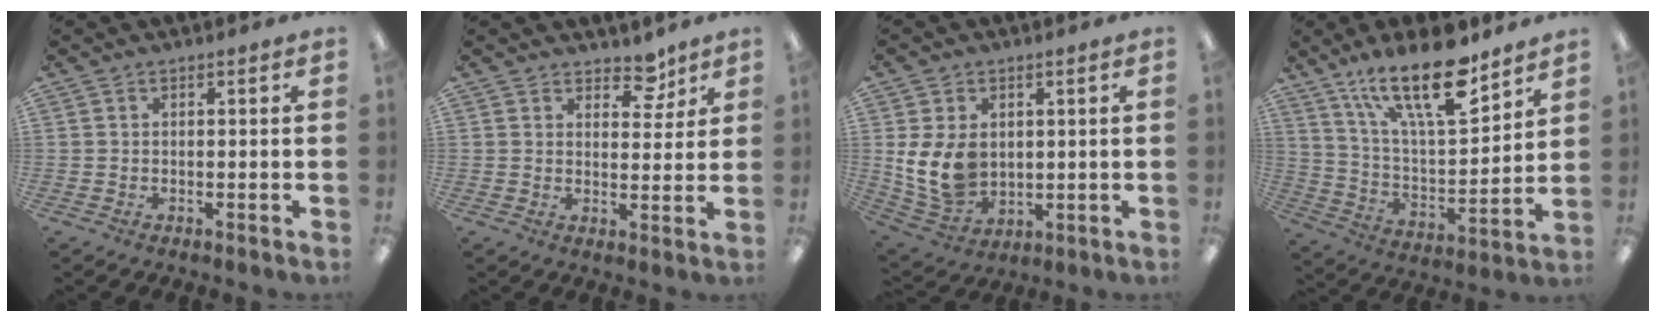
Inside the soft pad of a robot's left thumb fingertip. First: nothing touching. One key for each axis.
{"total": 6.1, "fx": 4.8, "fy": 3.1, "fz": 2.2, "tx": -0.008, "ty": -0.030, "tz": 0.079}
{"total": 11.0, "fx": 1.7, "fy": 8.2, "fz": 7.1, "tx": -0.157, "ty": -0.009, "tz": 0.034}
{"total": 21.4, "fx": 14.6, "fy": 7.3, "fz": 14.0, "tx": -0.236, "ty": -0.085, "tz": 0.247}